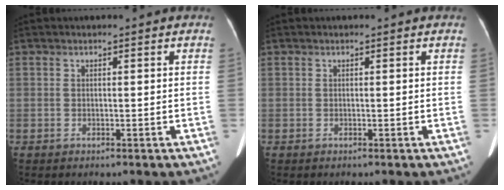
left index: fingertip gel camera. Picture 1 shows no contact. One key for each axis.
{"total": 0.0}